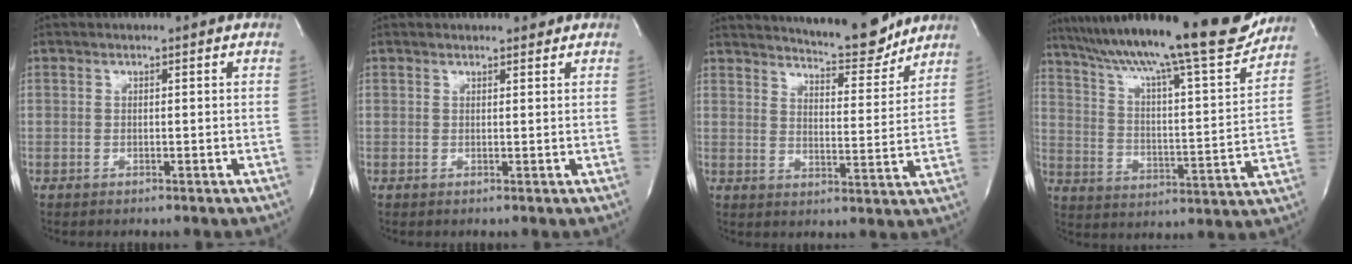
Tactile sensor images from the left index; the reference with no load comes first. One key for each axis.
{"total": 1.5, "fx": 1.3, "fy": 0.5, "fz": 0.5, "tx": -0.010, "ty": -0.001, "tz": 0.014}
{"total": 11.0, "fx": 10.3, "fy": 1.3, "fz": 3.5, "tx": -0.052, "ty": -0.024, "tz": 0.141}
{"total": 24.8, "fx": 20.7, "fy": 1.9, "fz": 13.5, "tx": -0.227, "ty": -0.018, "tz": 0.302}